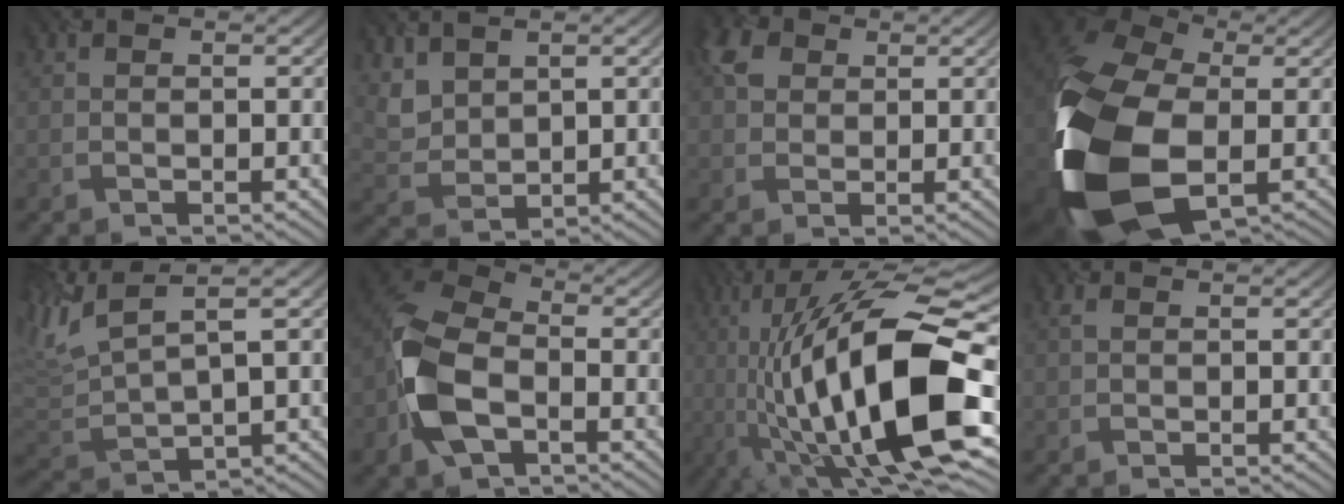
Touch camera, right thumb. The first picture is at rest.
{"total": 4.3, "force": [2.8, 2.5, 2.0], "torque": [-0.059, -0.006, 0.067]}
{"total": 3.8, "force": [1.3, 3.1, 1.9], "torque": [-0.047, 0.009, 0.020]}
{"total": 19.0, "force": [-4.1, 12.3, 13.9], "torque": [-0.339, -0.044, -0.066]}
{"total": 9.1, "force": [4.4, 2.9, 7.5], "torque": [-0.186, 0.022, 0.088]}
{"total": 10.5, "force": [-3.3, 6.4, 7.6], "torque": [-0.186, -0.007, -0.076]}
{"total": 20.2, "force": [-3.6, 6.3, 18.9], "torque": [-0.351, 0.017, -0.067]}
{"total": 0.8, "force": [0.3, 0.4, 0.6], "torque": [-0.020, 0.003, 0.004]}